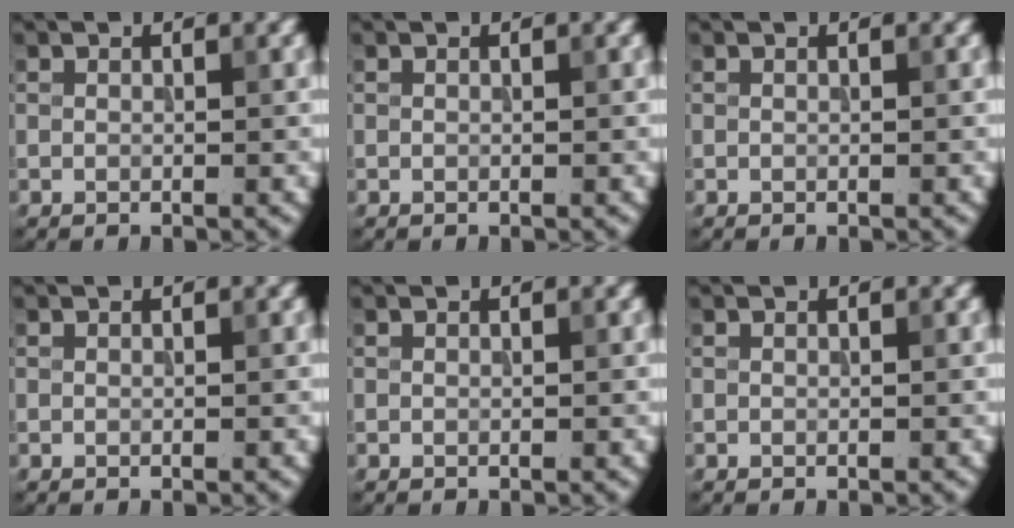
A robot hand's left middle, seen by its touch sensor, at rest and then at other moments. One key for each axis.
{"total": 0.0}
{"total": 0.0}
{"total": 0.0}
{"total": 0.0}
{"total": 0.0}